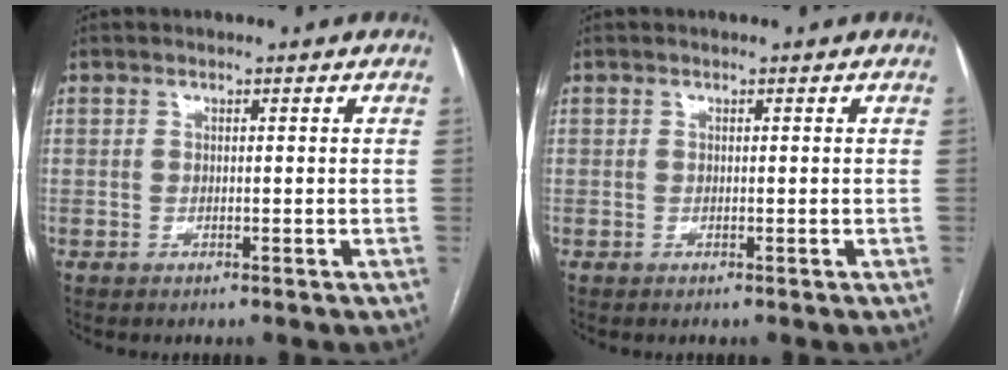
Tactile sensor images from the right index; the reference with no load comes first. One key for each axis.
{"total": 0.0}